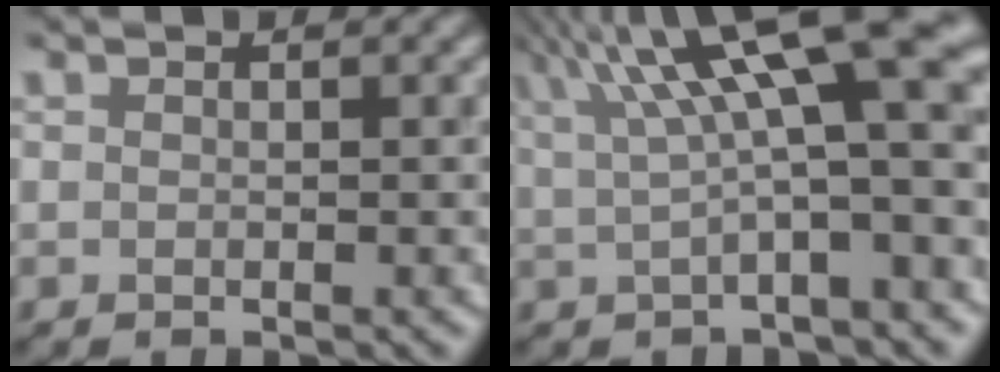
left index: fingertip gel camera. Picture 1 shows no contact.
{"total": 12.8, "force": [4.4, 3.4, 11.5], "torque": [-0.169, 0.018, 0.068]}